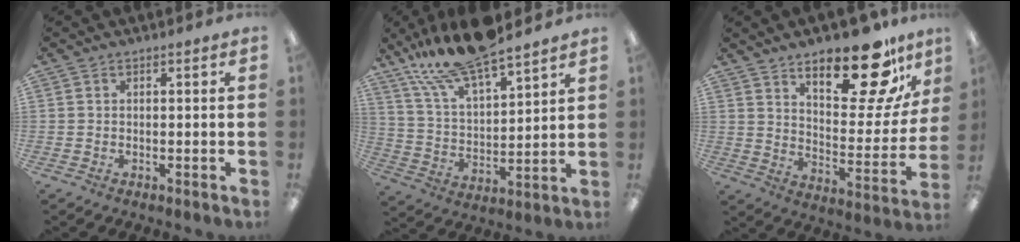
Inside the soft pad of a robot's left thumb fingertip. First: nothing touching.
{"total": 16.9, "force": [14.3, 4.4, 7.9], "torque": [-0.171, -0.077, 0.254]}
{"total": 21.1, "force": [14.7, 7.1, 13.2], "torque": [-0.180, -0.097, 0.235]}